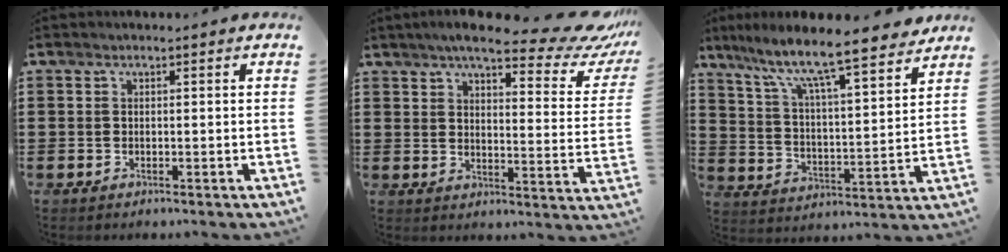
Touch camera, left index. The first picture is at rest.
{"total": 9.6, "force": [7.6, 1.7, 5.6], "torque": [-0.104, -0.041, 0.126]}
{"total": 9.2, "force": [7.8, 0.8, 4.8], "torque": [-0.125, -0.049, 0.127]}